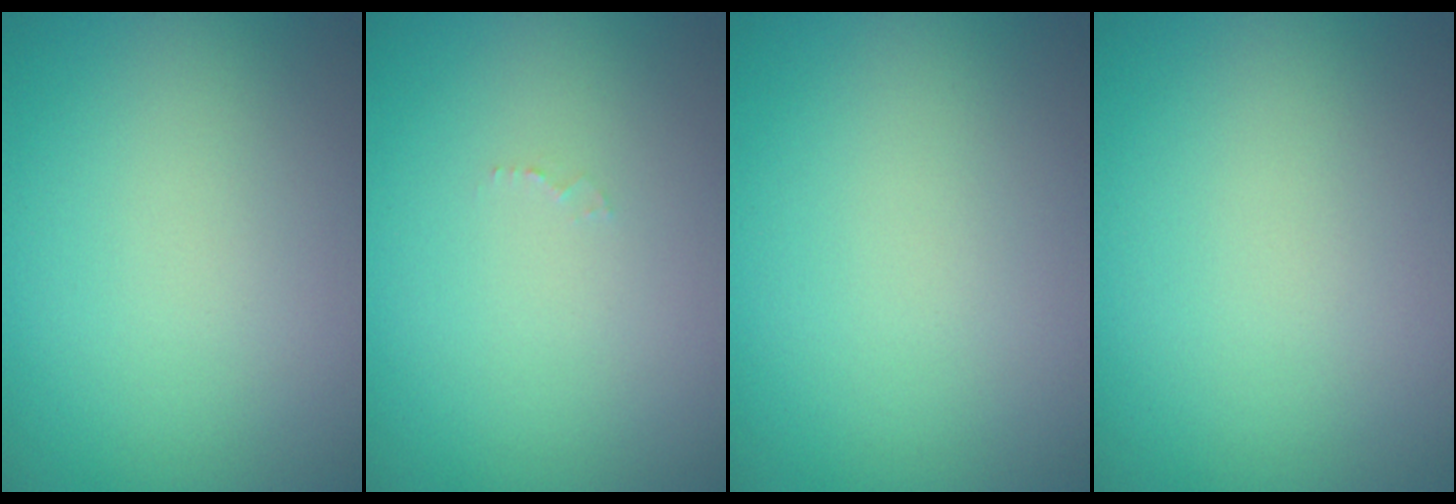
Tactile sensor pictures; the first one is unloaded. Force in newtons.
{"total": 0.5, "press": 0.5, "slide": 0.1}
{"total": 0.0}
{"total": 0.0}